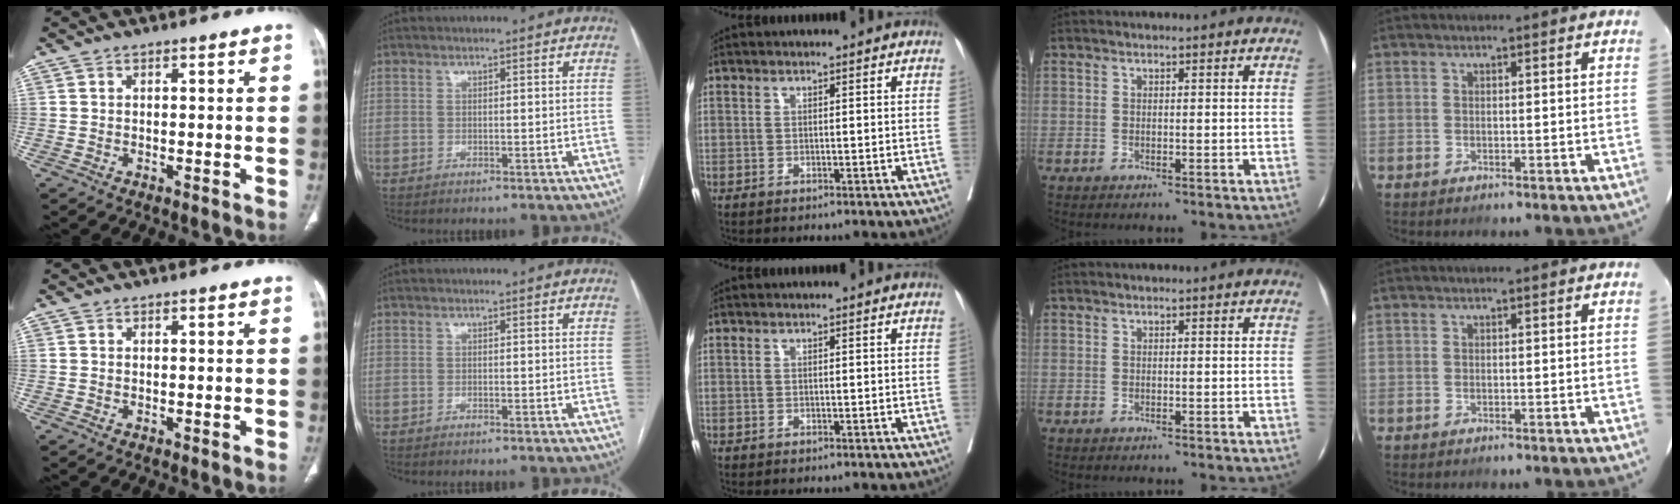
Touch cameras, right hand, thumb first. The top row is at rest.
{}